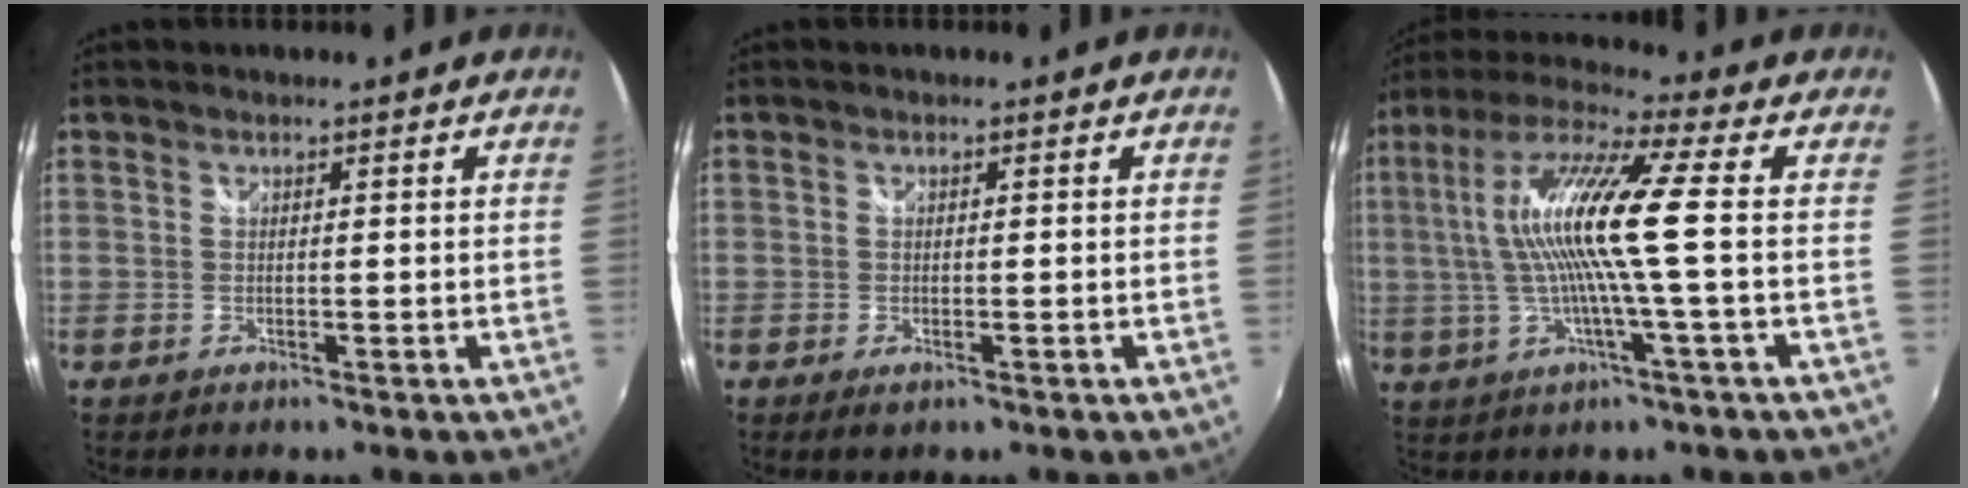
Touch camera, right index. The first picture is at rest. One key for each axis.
{"total": 1.8, "fx": -1.1, "fy": 0.9, "fz": 1.2, "tx": -0.023, "ty": -0.007, "tz": -0.018}
{"total": 13.9, "fx": 0.0, "fy": -0.4, "fz": 13.9, "tx": -0.265, "ty": 0.008, "tz": -0.002}